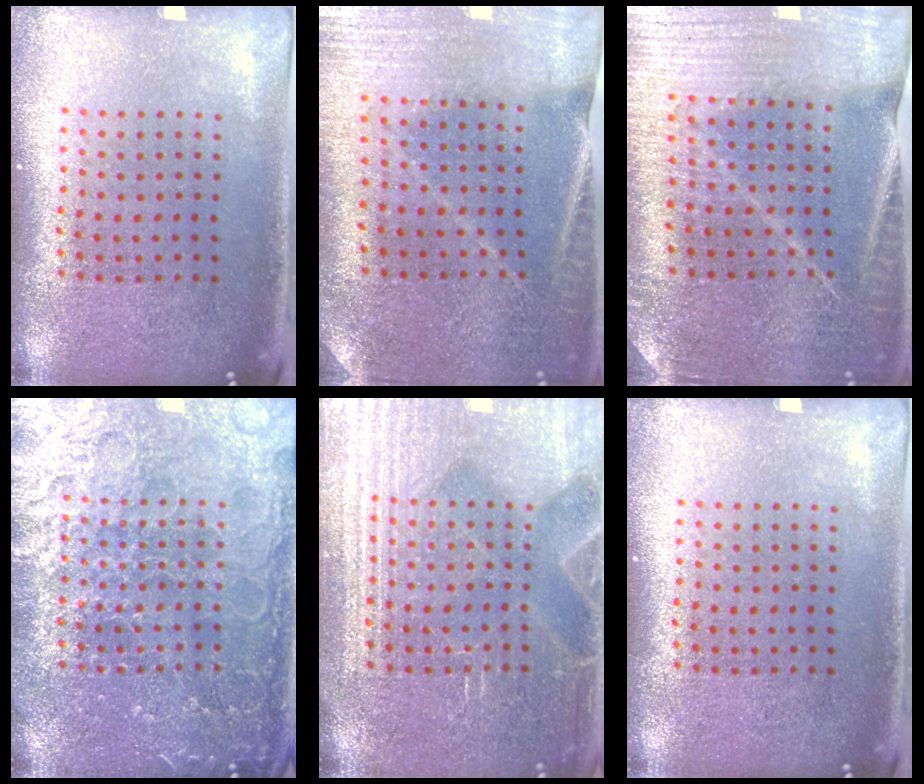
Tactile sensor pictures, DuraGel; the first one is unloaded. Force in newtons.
{"total": 0.9, "press": 0.9, "slide": 0.1}
{"total": 3.2, "press": 3.2, "slide": 0.3}
{"total": 6.9, "press": 6.8, "slide": 0.8}
{"total": 5.9, "press": 5.9, "slide": 0.8}
{"total": 0.0}